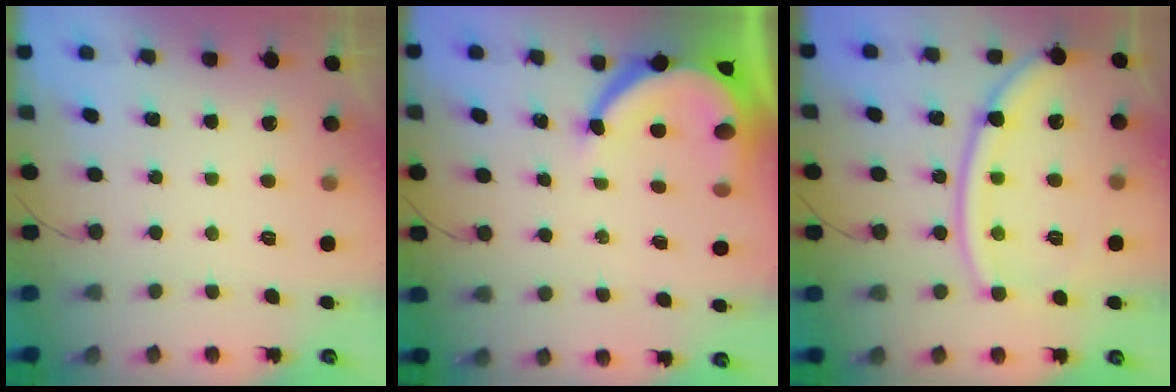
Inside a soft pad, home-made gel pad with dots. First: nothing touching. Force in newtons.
{"total": 10.5, "press": 10.4, "slide": 1.4}
{"total": 15.3, "press": 15.2, "slide": 1.5}